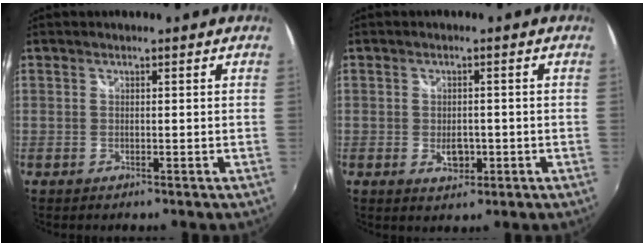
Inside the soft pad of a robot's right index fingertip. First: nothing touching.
{"total": 3.5, "force": [-1.0, 2.3, 2.4], "torque": [-0.041, -0.003, -0.012]}